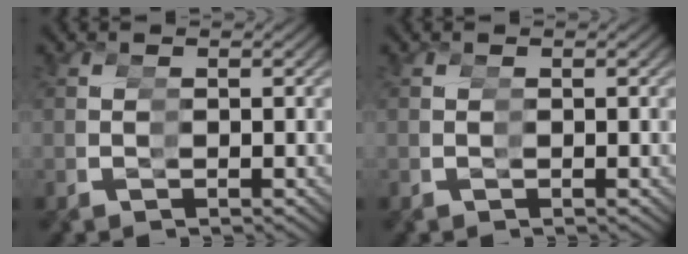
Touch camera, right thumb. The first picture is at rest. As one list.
[{"total": 0.0}]